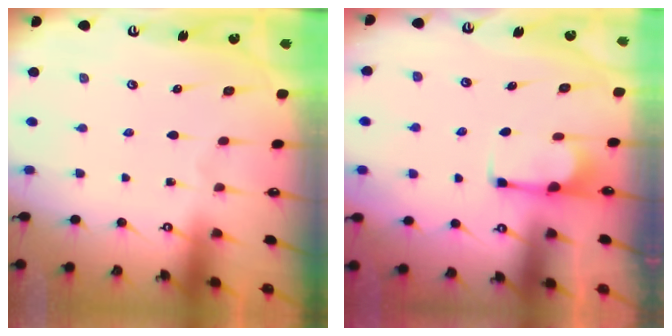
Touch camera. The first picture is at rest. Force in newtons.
{"total": 0.0}